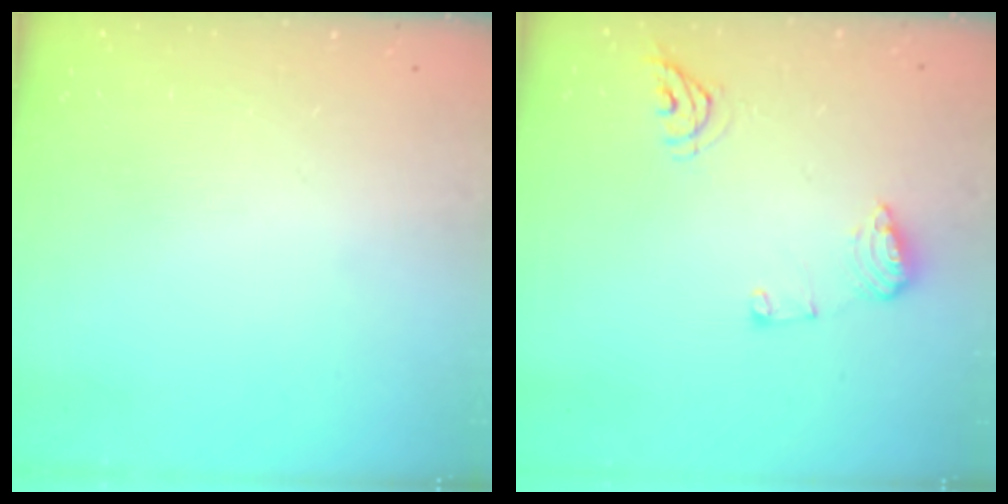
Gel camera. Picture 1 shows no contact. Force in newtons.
{"total": 8.6, "press": 8.5, "slide": 0.1}